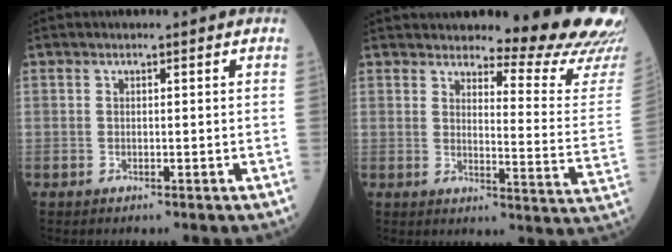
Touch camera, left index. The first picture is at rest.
{"total": 15.8, "force": [15.1, -0.4, 4.8], "torque": [-0.063, -0.127, 0.162]}